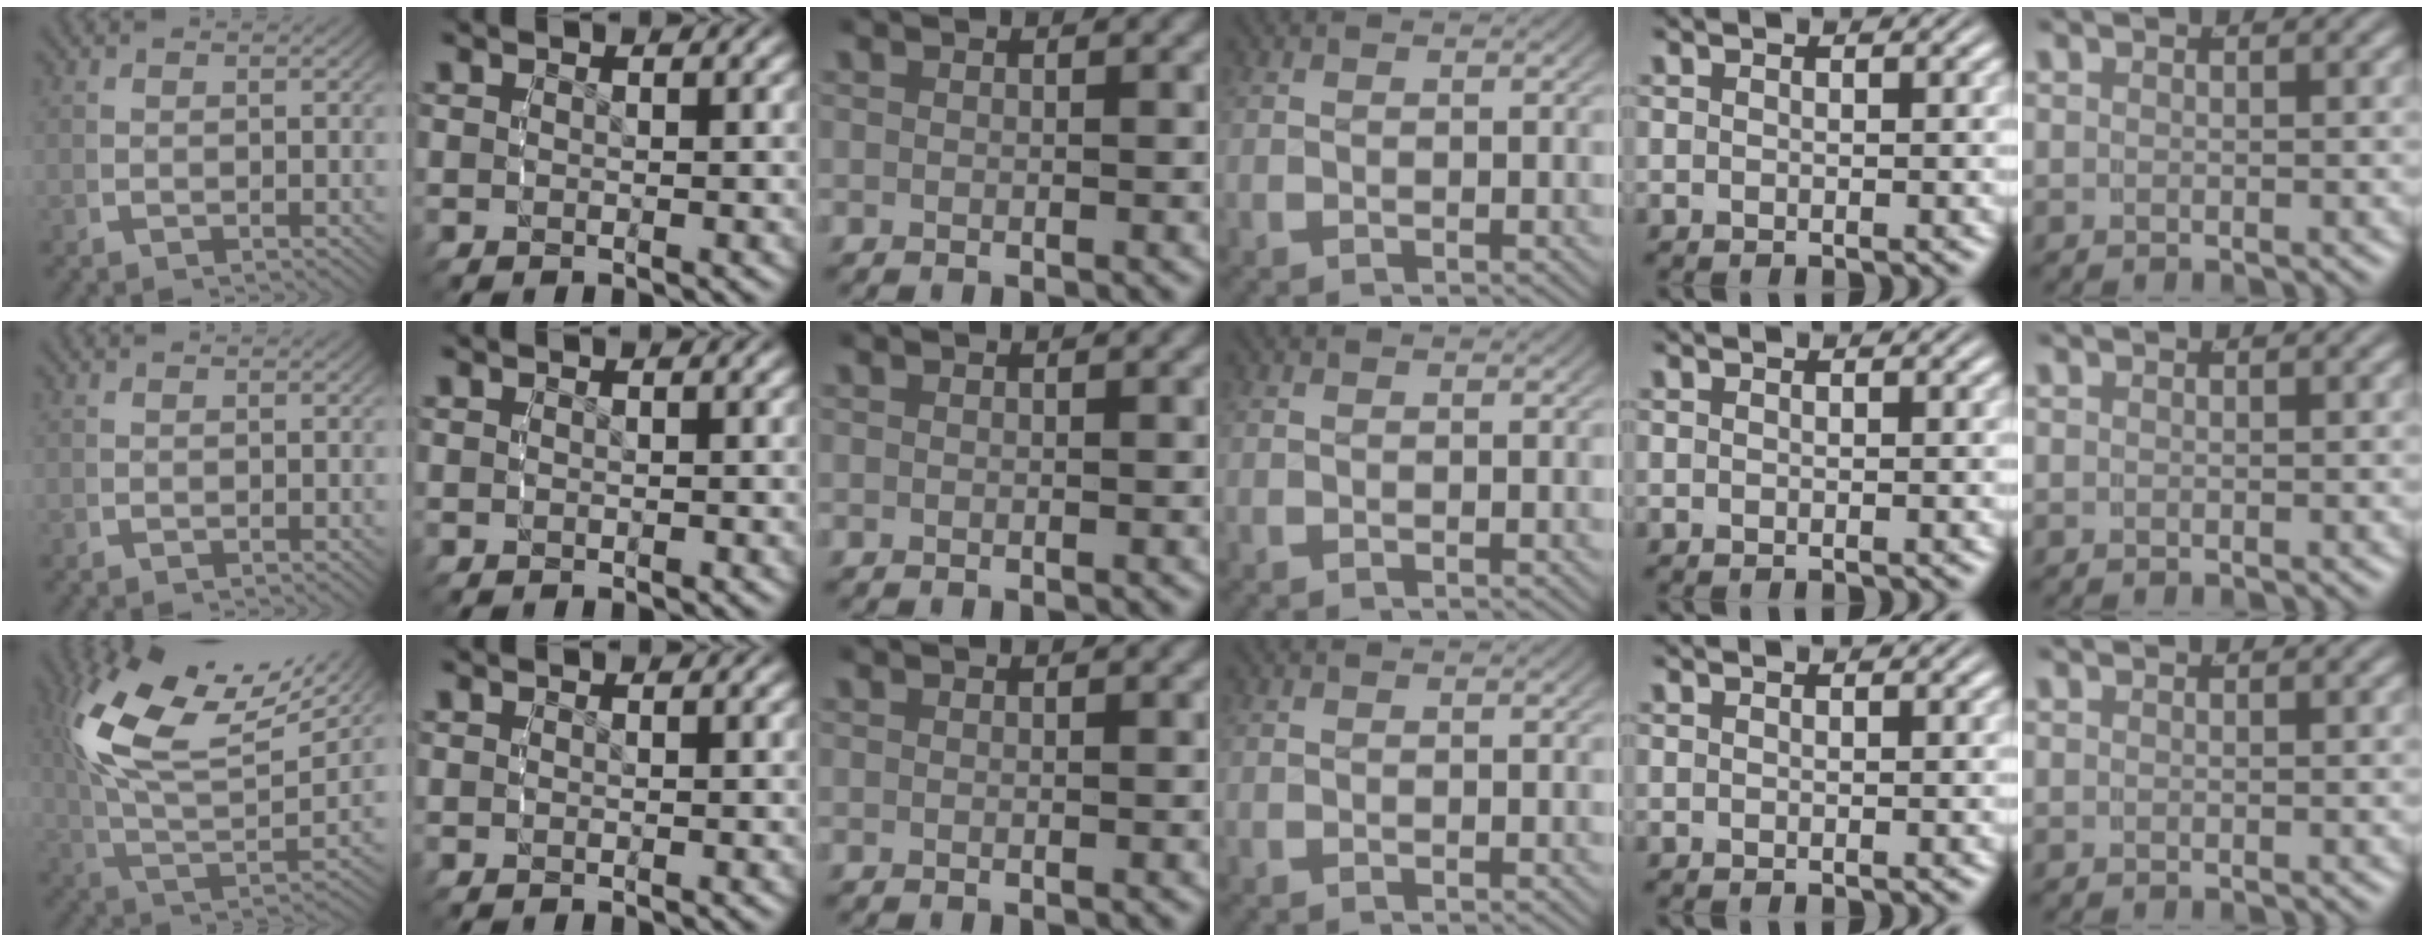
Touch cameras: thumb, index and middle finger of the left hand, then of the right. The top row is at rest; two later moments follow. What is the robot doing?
{"motion": "grasp_and_lifting", "object": "camera"}